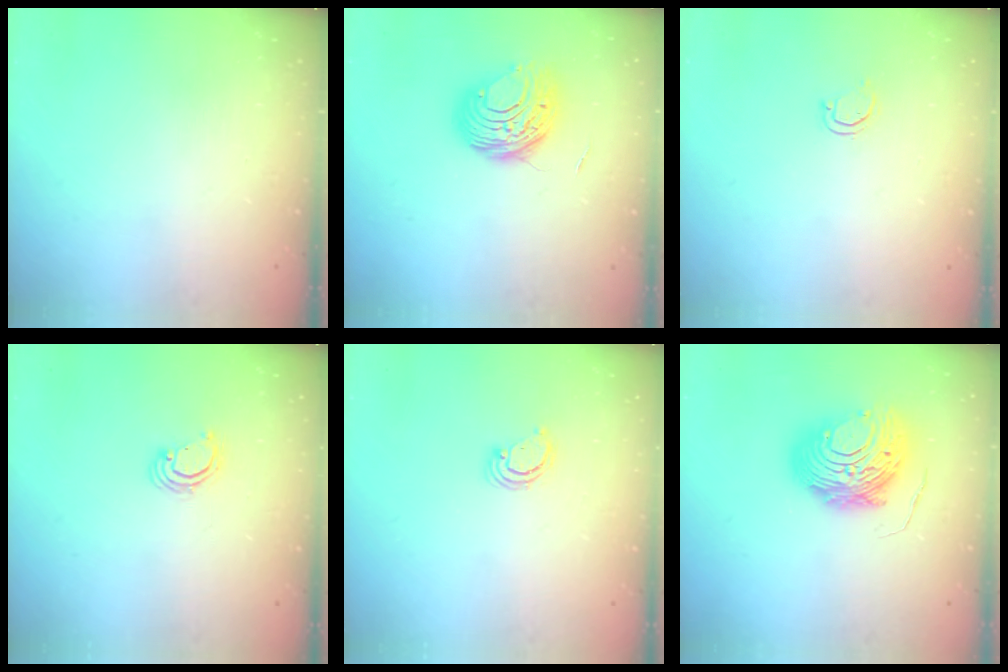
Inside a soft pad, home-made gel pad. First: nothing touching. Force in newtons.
{"total": 9.4, "press": 9.4, "slide": 0.8}
{"total": 3.2, "press": 3.2, "slide": 0.2}
{"total": 2.6, "press": 2.6, "slide": 0.1}
{"total": 2.9, "press": 2.9, "slide": 0.3}
{"total": 14.4, "press": 14.4, "slide": 1.3}